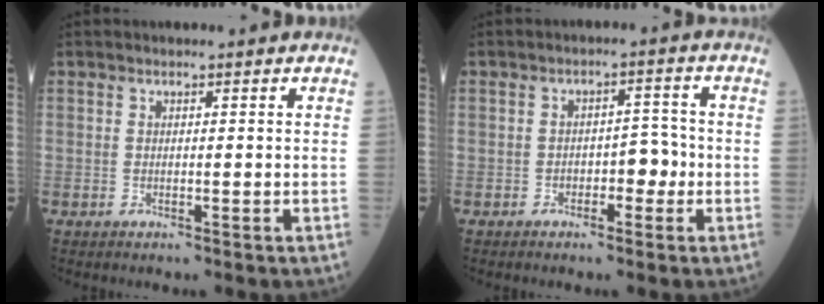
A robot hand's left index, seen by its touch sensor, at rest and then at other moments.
{"total": 3.4, "force": [-1.4, 1.7, 2.6], "torque": [-0.031, 0.011, -0.024]}